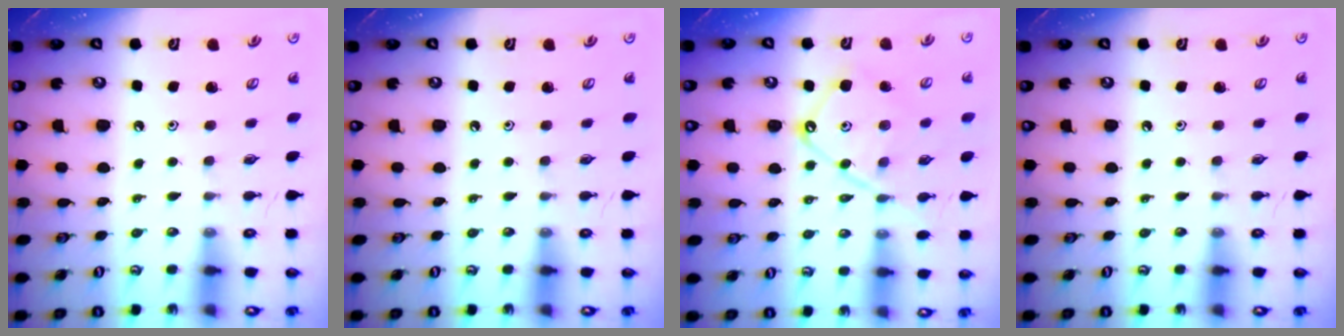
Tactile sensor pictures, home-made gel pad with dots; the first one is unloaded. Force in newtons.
{"total": 0.0}
{"total": 12.1, "press": 12.1, "slide": 1.2}
{"total": 0.0}